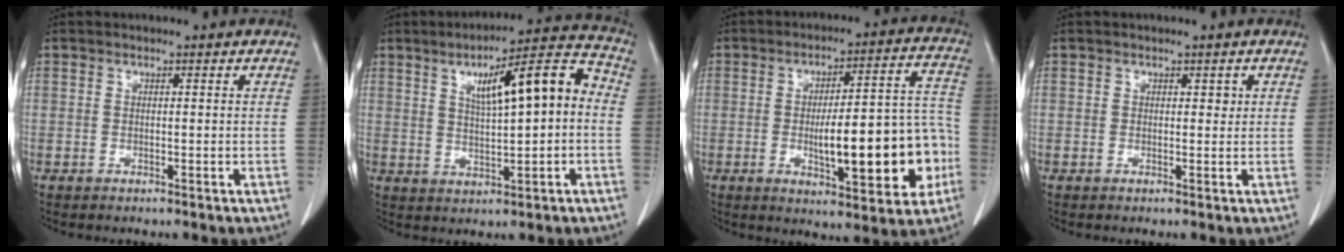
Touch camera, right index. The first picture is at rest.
{"total": 12.2, "force": [1.8, 2.4, 11.8], "torque": [-0.170, 0.036, 0.028]}
{"total": 17.6, "force": [-3.9, 4.4, 16.6], "torque": [-0.217, 0.030, -0.044]}
{"total": 1.0, "force": [0.4, 0.7, 0.6], "torque": [-0.002, 0.000, 0.005]}